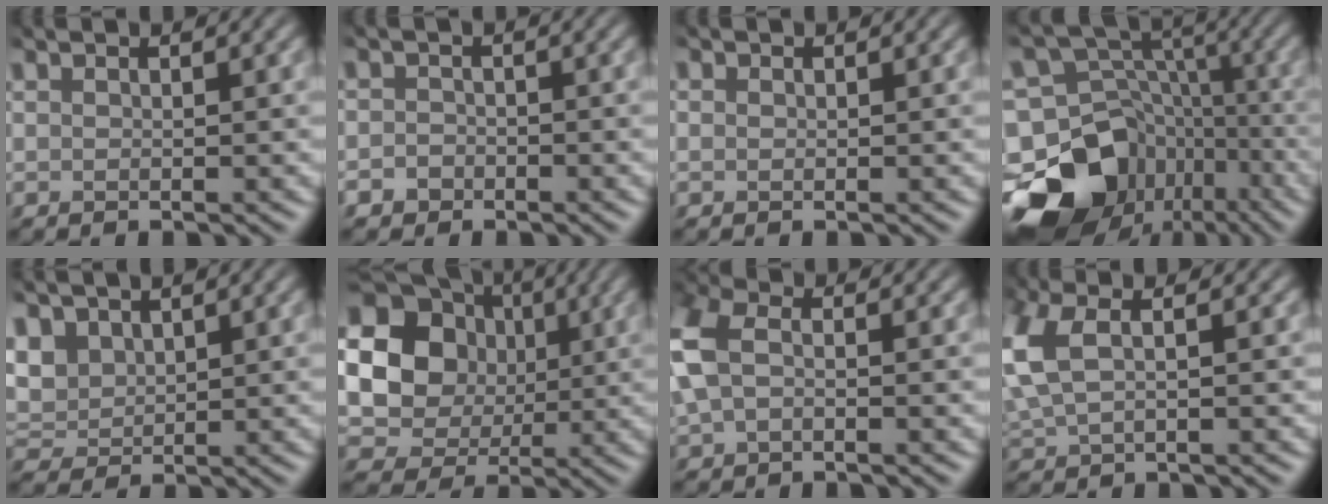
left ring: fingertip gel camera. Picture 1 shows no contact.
{"total": 1.7, "force": [-1.5, 0.6, -0.7], "torque": [0.010, -0.007, -0.020]}
{"total": 0.5, "force": [-0.2, 0.0, -0.5], "torque": [0.002, -0.001, 0.004]}
{"total": 16.2, "force": [-10.3, 11.6, 4.7], "torque": [-0.111, -0.017, -0.156]}
{"total": 3.1, "force": [1.6, 2.2, 1.6], "torque": [-0.055, 0.002, 0.041]}
{"total": 17.5, "force": [2.7, 15.9, 6.7], "torque": [-0.162, 0.013, 0.040]}
{"total": 4.7, "force": [-0.1, 3.2, 3.4], "torque": [-0.114, 0.009, 0.001]}
{"total": 4.7, "force": [0.5, 2.3, 4.0], "torque": [-0.123, 0.006, 0.023]}